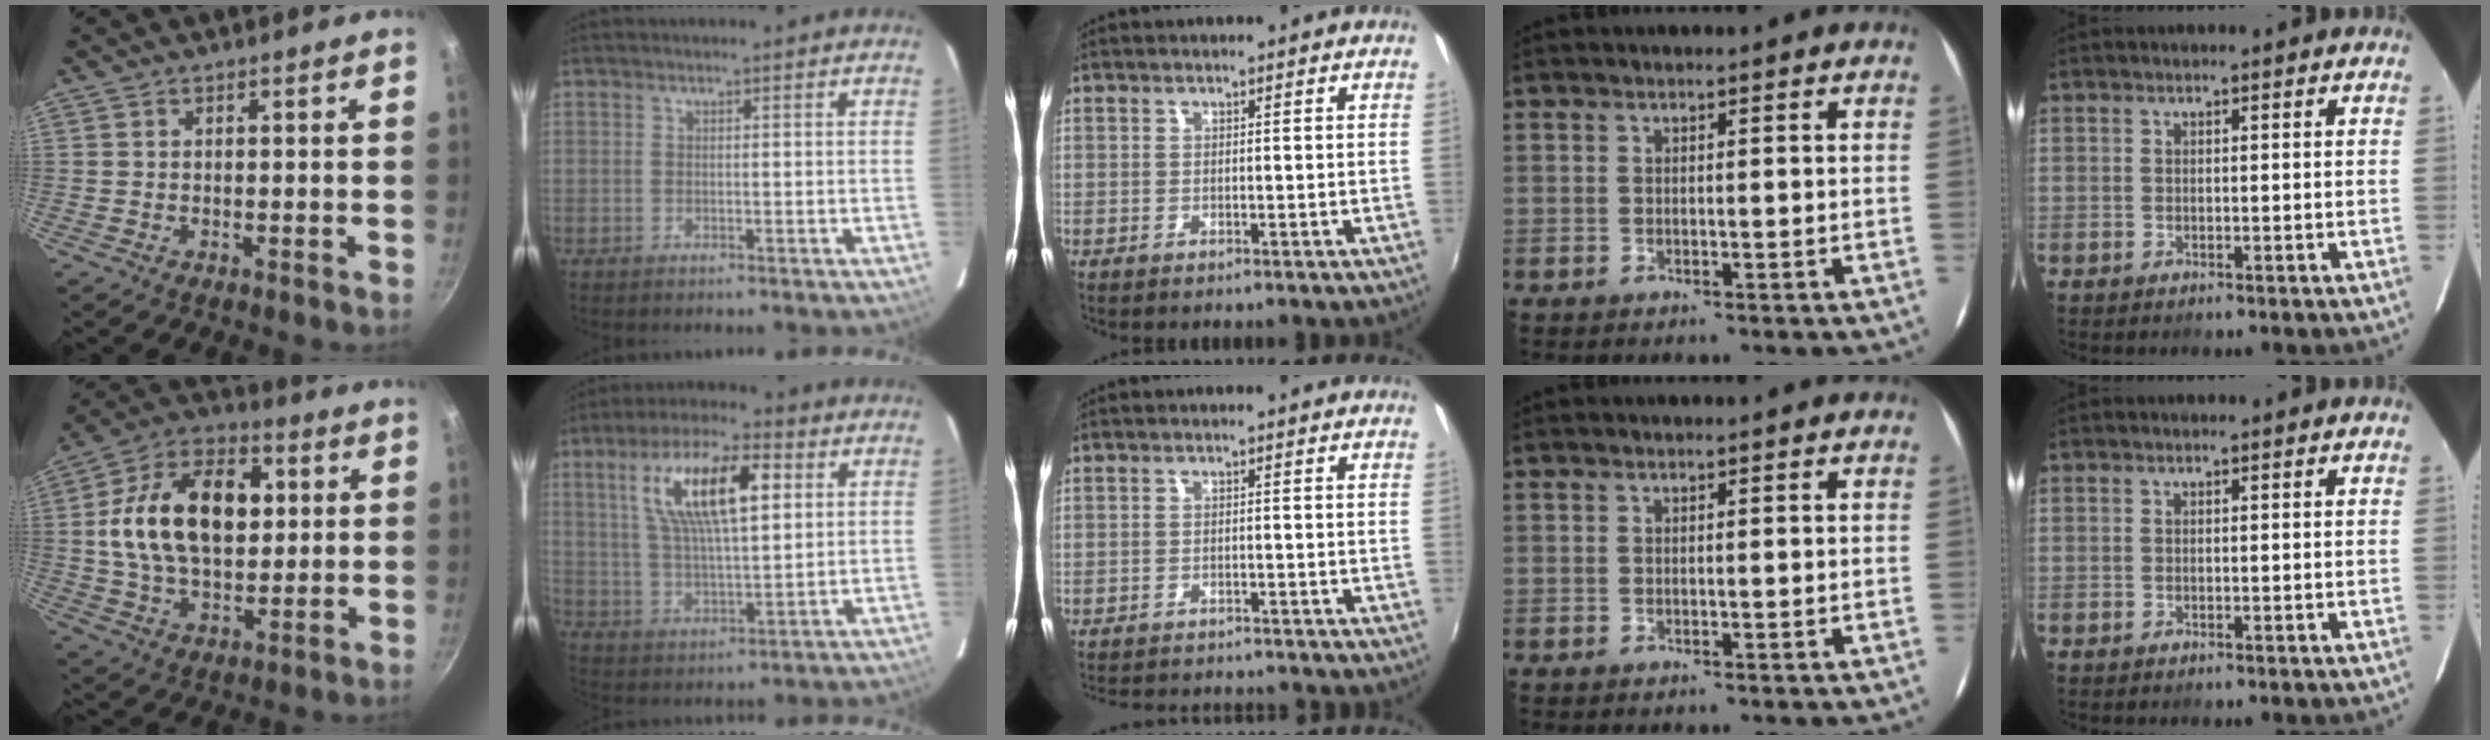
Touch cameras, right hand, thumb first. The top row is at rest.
{"thumb": {"total": 21.2, "force": [3.0, 13.6, 16.0], "torque": [-0.251, 0.016, 0.041]}, "index": {"total": 15.8, "force": [5.4, 5.4, 13.9], "torque": [-0.253, 0.020, 0.100]}, "middle": {"total": 11.4, "force": [-10.4, 2.3, 4.1], "torque": [-0.091, -0.013, -0.141]}}